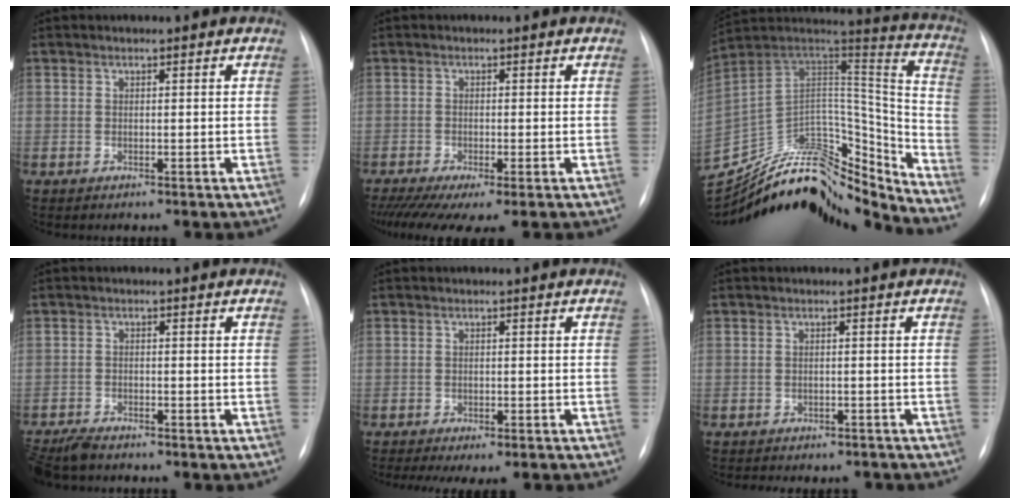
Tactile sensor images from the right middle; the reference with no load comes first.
{"total": 7.5, "force": [-5.0, 1.4, 5.4], "torque": [-0.094, -0.017, -0.084]}
{"total": 28.8, "force": [-25.4, 9.3, 10.0], "torque": [-0.182, 0.028, -0.385]}
{"total": 5.2, "force": [-4.7, 1.3, 2.0], "torque": [-0.032, -0.014, -0.081]}
{"total": 7.7, "force": [-6.0, 2.4, 4.1], "torque": [-0.054, 0.001, -0.082]}
{"total": 5.6, "force": [-4.9, 2.3, 1.6], "torque": [-0.017, 0.008, -0.054]}